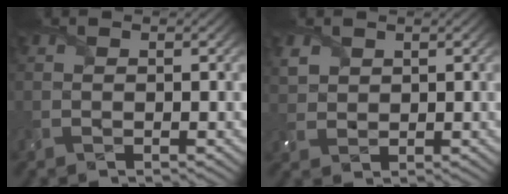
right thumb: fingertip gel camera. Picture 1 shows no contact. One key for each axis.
{"total": 2.5, "fx": 1.5, "fy": 1.9, "fz": 0.9, "tx": -0.030, "ty": -0.001, "tz": 0.033}